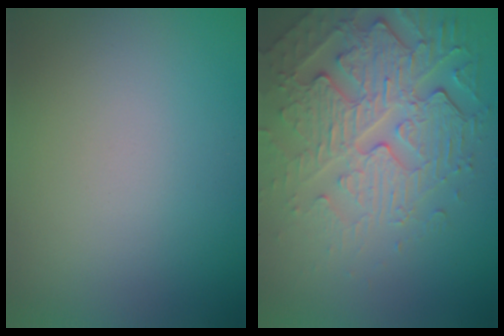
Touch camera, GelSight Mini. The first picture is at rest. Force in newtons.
{"total": 6.8, "press": 5.1, "slide": 4.4}